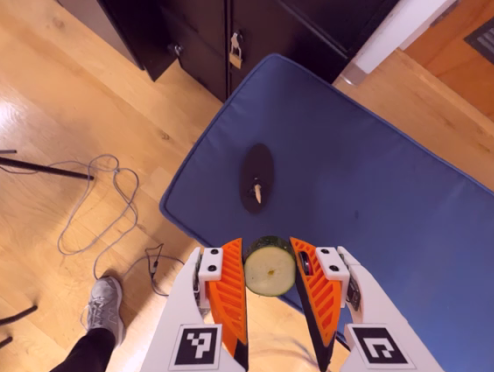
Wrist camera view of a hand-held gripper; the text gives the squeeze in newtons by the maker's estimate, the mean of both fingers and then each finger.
{"total": 9.7, "left": 9.8, "right": 9.6}